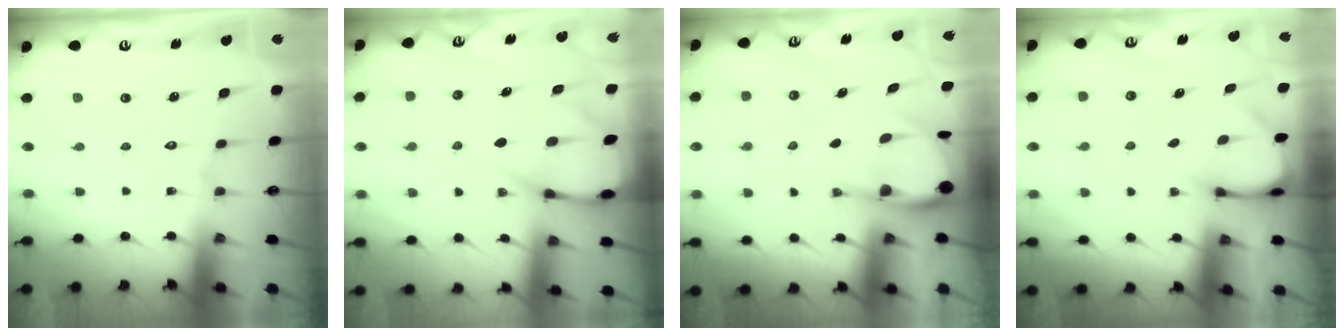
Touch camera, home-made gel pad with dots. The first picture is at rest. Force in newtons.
{"total": 6.6, "press": 6.6, "slide": 0.7}
{"total": 6.6, "press": 6.6, "slide": 0.8}
{"total": 3.0, "press": 3.0, "slide": 0.4}